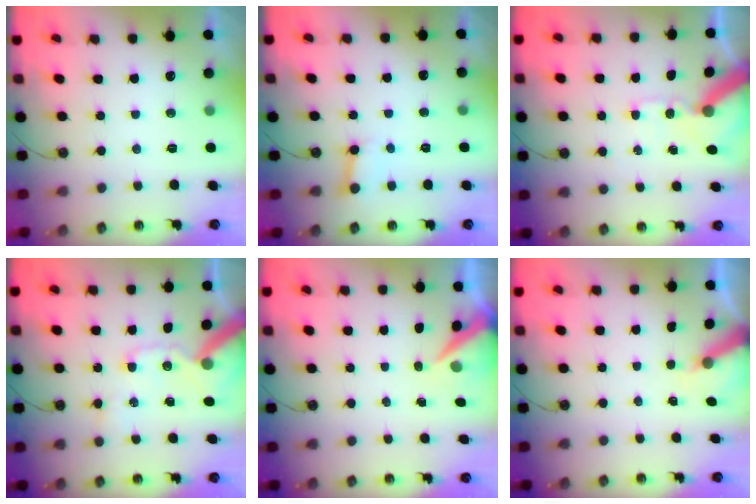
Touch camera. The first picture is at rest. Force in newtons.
{"total": 2.7, "press": 2.7, "slide": 0.2}
{"total": 12.5, "press": 12.4, "slide": 2.0}
{"total": 13.3, "press": 13.2, "slide": 2.0}
{"total": 6.0, "press": 5.9, "slide": 0.9}
{"total": 6.1, "press": 6.1, "slide": 0.2}